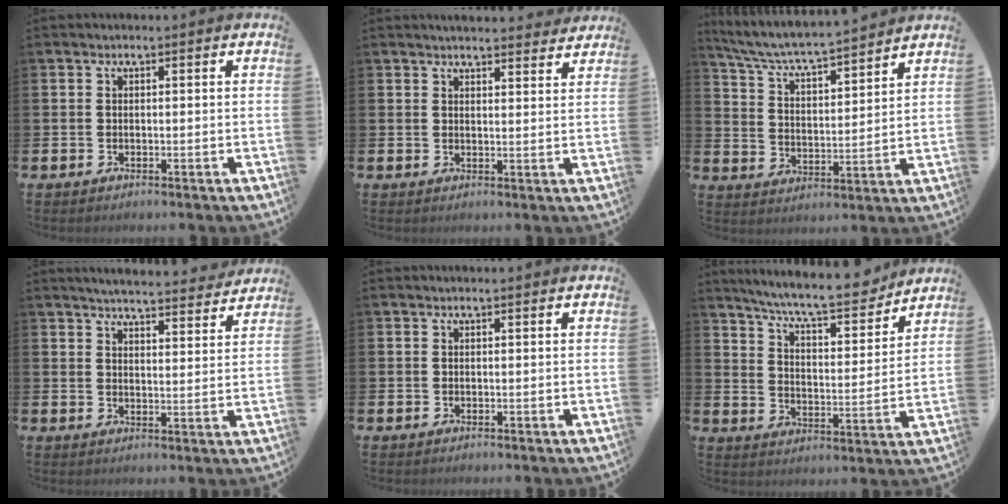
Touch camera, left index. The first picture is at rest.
{"total": 3.7, "force": [3.6, 0.3, 0.2], "torque": [0.000, -0.022, 0.064]}
{"total": 6.1, "force": [5.9, 0.0, 1.7], "torque": [-0.063, -0.050, 0.096]}
{"total": 5.2, "force": [5.1, 0.1, 0.6], "torque": [-0.016, -0.039, 0.088]}
{"total": 0.0}
{"total": 9.4, "force": [8.7, 1.0, 3.3], "torque": [-0.084, -0.058, 0.149]}